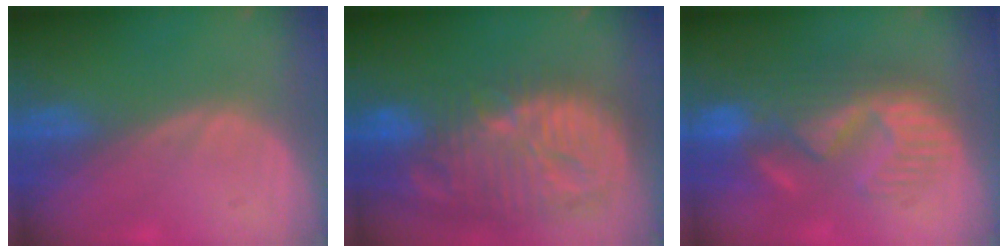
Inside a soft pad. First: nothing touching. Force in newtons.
{"total": 14.4, "press": 12.5, "slide": 7.0}
{"total": 11.0, "press": 9.7, "slide": 5.3}